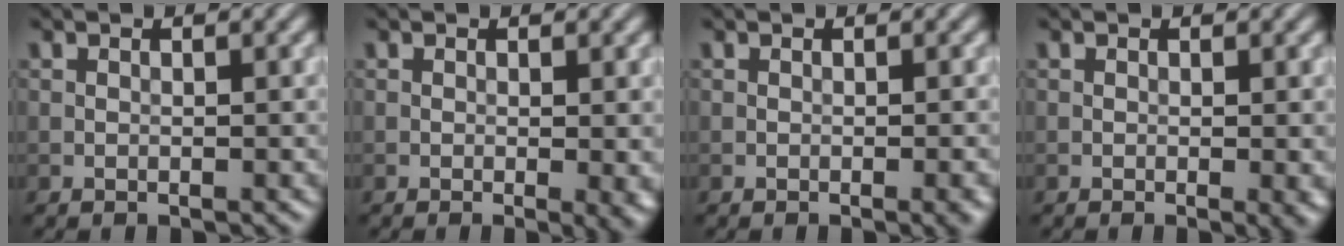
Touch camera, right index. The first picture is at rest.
{"total": 2.1, "force": [-0.3, 0.3, 2.1], "torque": [-0.024, -0.006, -0.005]}
{"total": 1.5, "force": [-0.6, 0.3, 1.4], "torque": [-0.014, 0.000, -0.008]}
{"total": 1.4, "force": [-0.2, 0.2, 1.4], "torque": [-0.017, -0.007, -0.004]}